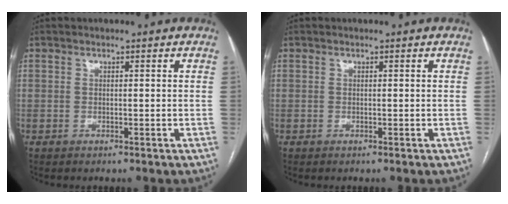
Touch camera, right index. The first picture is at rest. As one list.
[{"total": 0.0}]